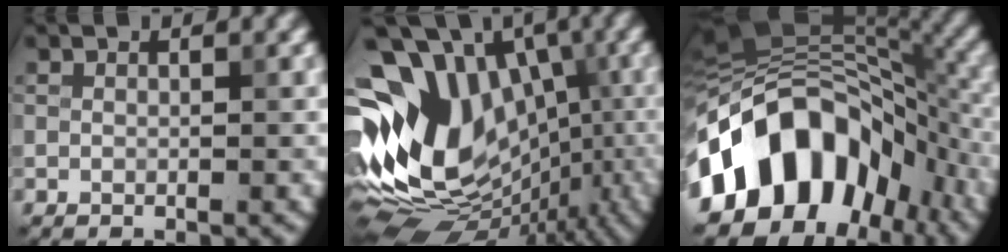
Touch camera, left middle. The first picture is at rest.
{"total": 16.0, "force": [-0.4, 11.0, 11.7], "torque": [-0.195, 0.023, 0.002]}
{"total": 14.3, "force": [-5.4, 9.6, 9.1], "torque": [-0.138, 0.020, -0.107]}